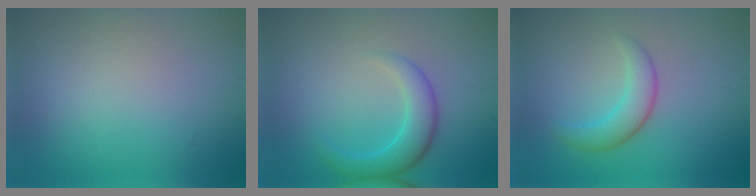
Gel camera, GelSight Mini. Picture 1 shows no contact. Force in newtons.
{"total": 3.6, "press": 3.6, "slide": 0.2}
{"total": 2.9, "press": 2.9, "slide": 0.1}